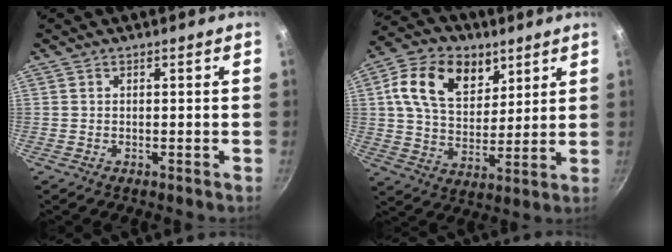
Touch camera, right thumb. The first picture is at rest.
{"total": 15.9, "force": [6.7, 10.9, 9.4], "torque": [-0.140, -0.020, 0.109]}